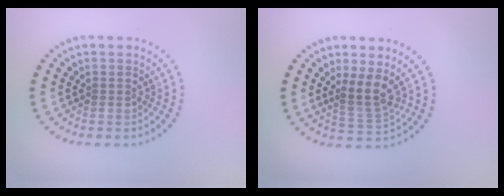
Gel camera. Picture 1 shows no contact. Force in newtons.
{"total": 2.8, "press": 2.3, "slide": 1.7}